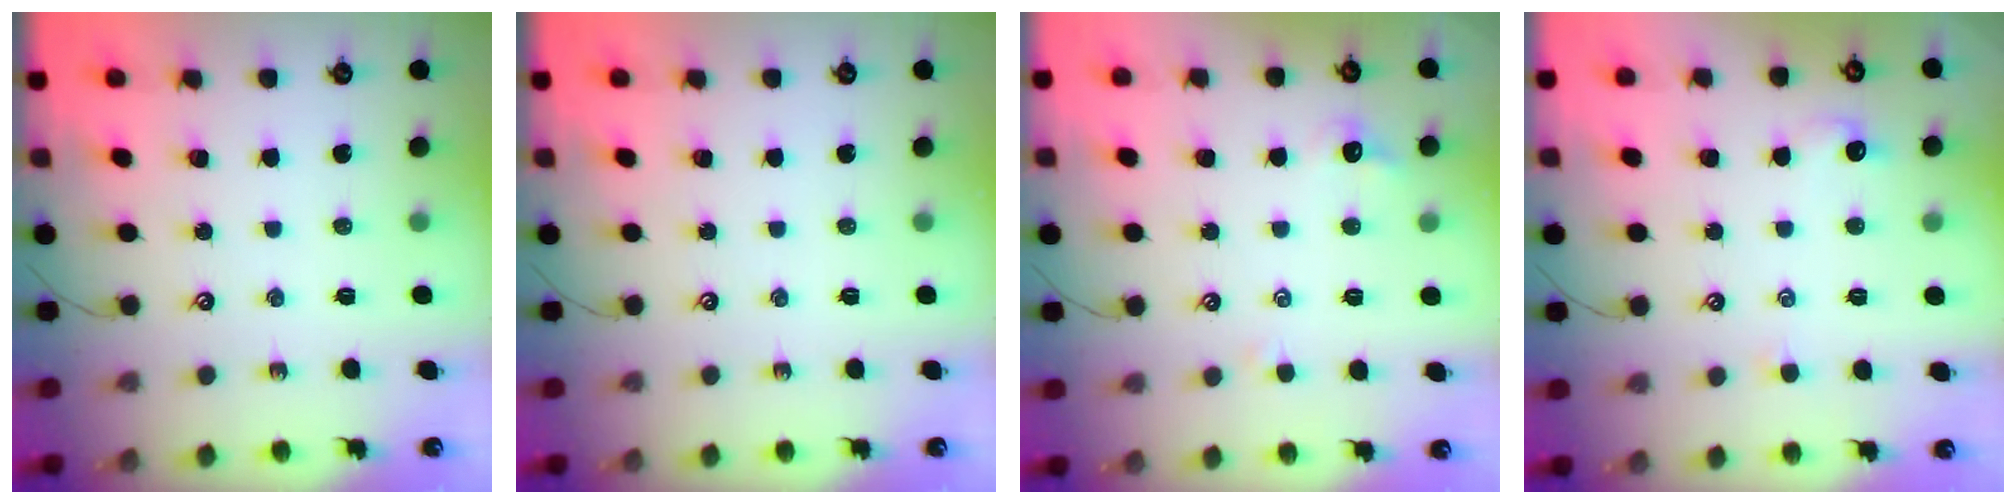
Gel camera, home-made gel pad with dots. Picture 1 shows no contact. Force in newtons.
{"total": 0.0}
{"total": 1.2, "press": 0.9, "slide": 0.8}
{"total": 1.3, "press": 1.2, "slide": 0.4}